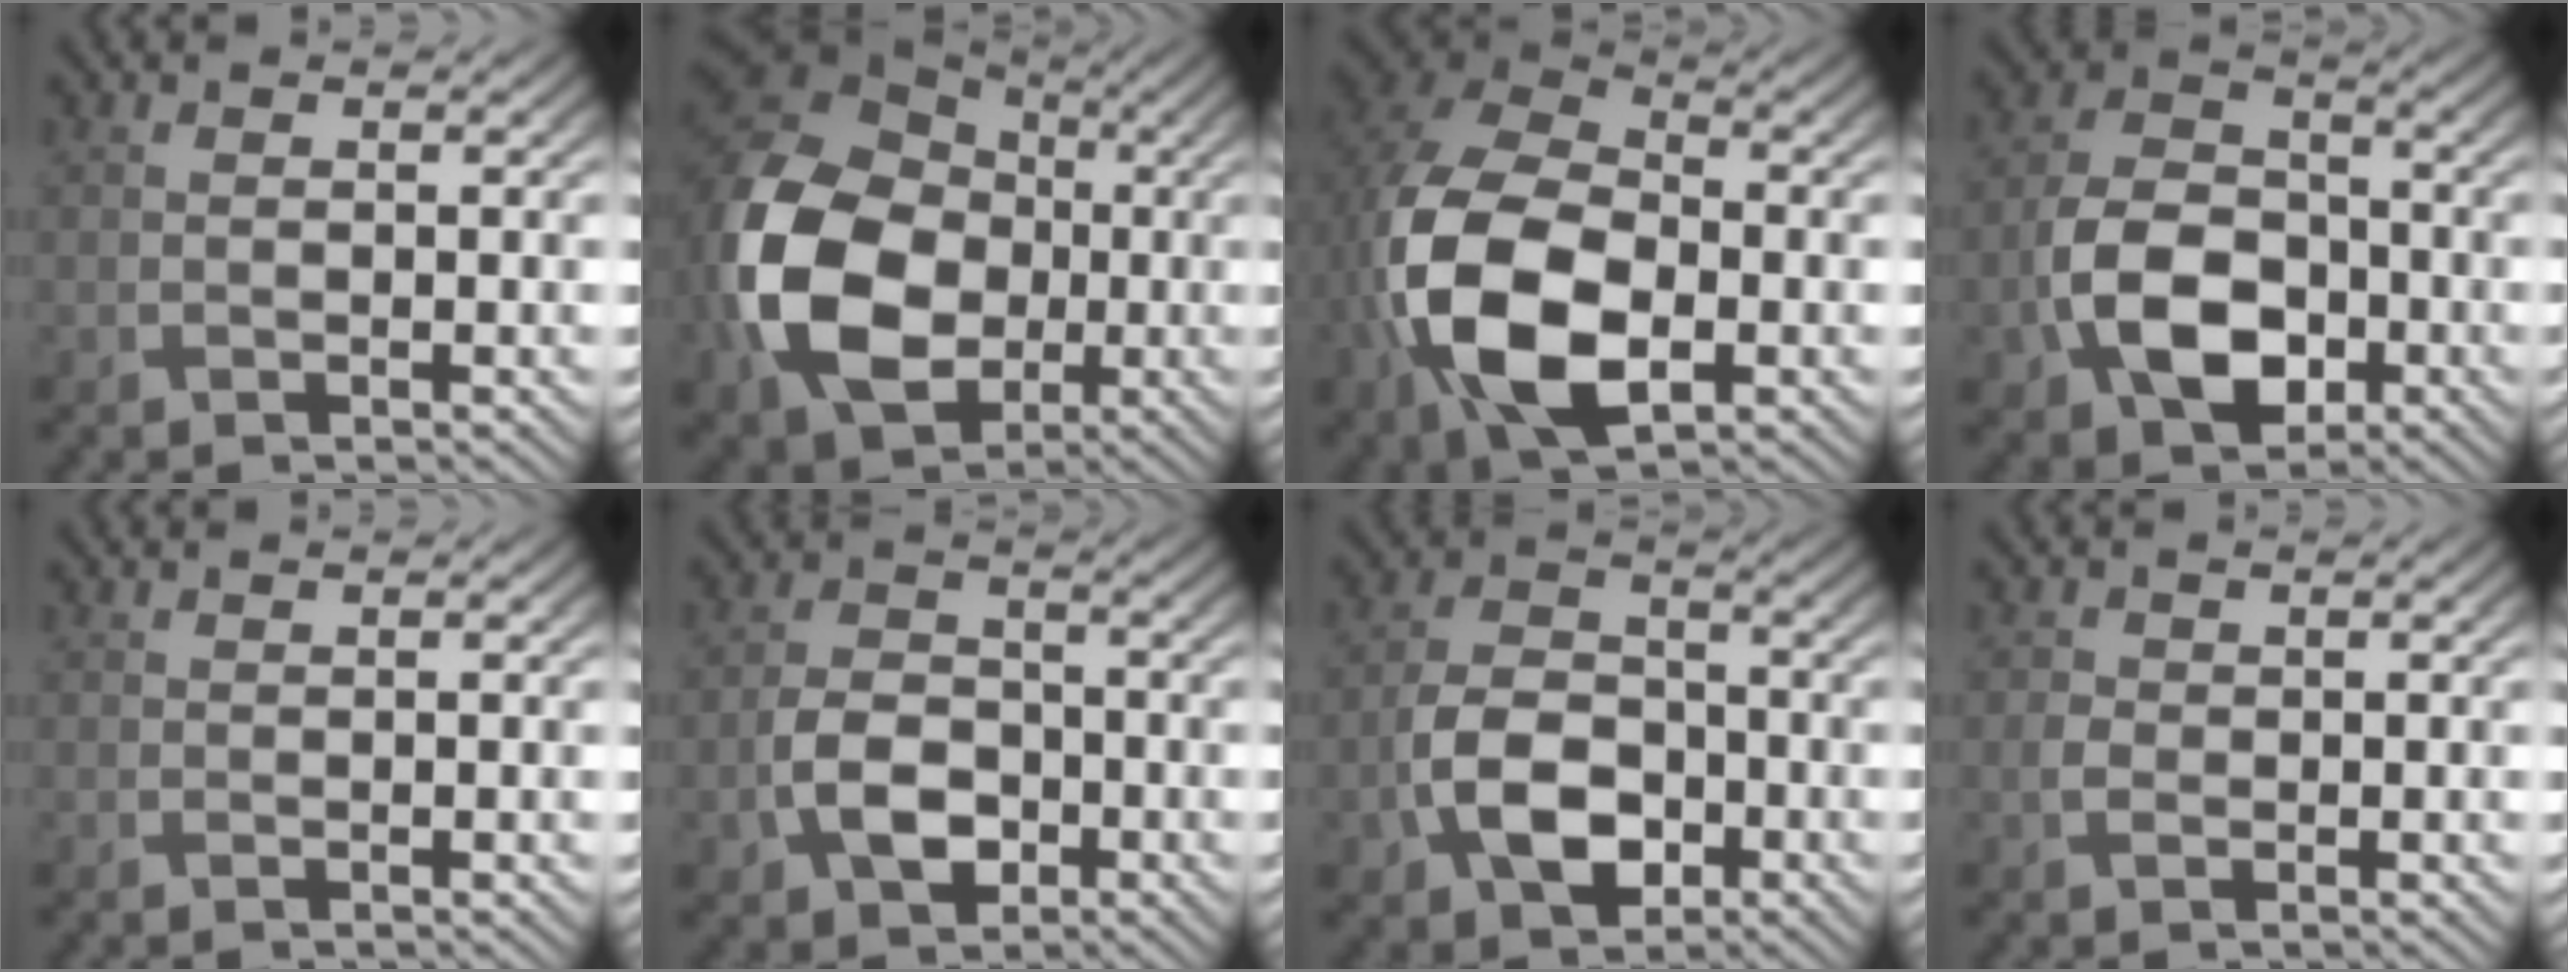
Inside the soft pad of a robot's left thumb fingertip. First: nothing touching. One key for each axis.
{"total": 16.3, "fx": -2.7, "fy": 12.5, "fz": 10.1, "tx": -0.261, "ty": -0.032, "tz": -0.054}
{"total": 15.6, "fx": -3.9, "fy": 10.1, "fz": 11.2, "tx": -0.276, "ty": -0.040, "tz": -0.074}
{"total": 9.8, "fx": -3.5, "fy": 6.7, "fz": 6.3, "tx": -0.136, "ty": -0.005, "tz": -0.074}
{"total": 0.0}
{"total": 5.9, "fx": -2.4, "fy": 4.1, "fz": 3.5, "tx": -0.075, "ty": -0.004, "tz": -0.053}
{"total": 8.1, "fx": -3.1, "fy": 5.5, "fz": 5.0, "tx": -0.108, "ty": -0.003, "tz": -0.070}
{"total": 1.0, "fx": -0.3, "fy": 0.9, "fz": 0.3, "tx": -0.011, "ty": -0.005, "tz": -0.011}